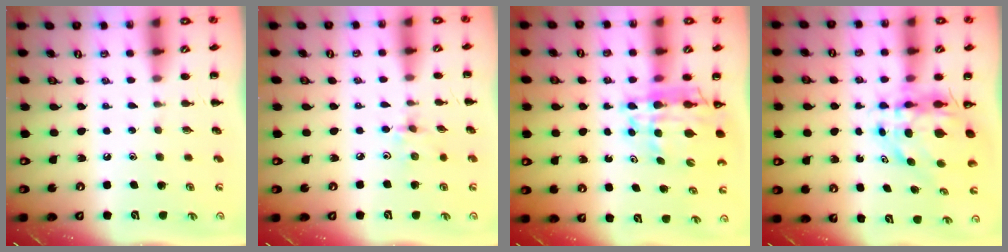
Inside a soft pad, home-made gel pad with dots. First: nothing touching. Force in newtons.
{"total": 2.7, "press": 2.5, "slide": 0.8}
{"total": 12.8, "press": 12.2, "slide": 3.8}
{"total": 7.6, "press": 7.1, "slide": 2.7}